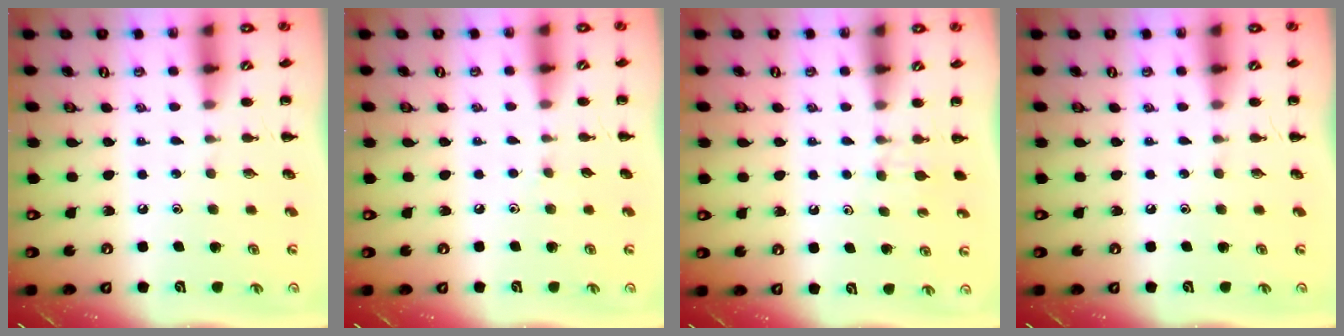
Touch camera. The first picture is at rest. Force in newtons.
{"total": 2.9, "press": 2.7, "slide": 1.1}
{"total": 3.6, "press": 3.4, "slide": 1.2}
{"total": 0.0}